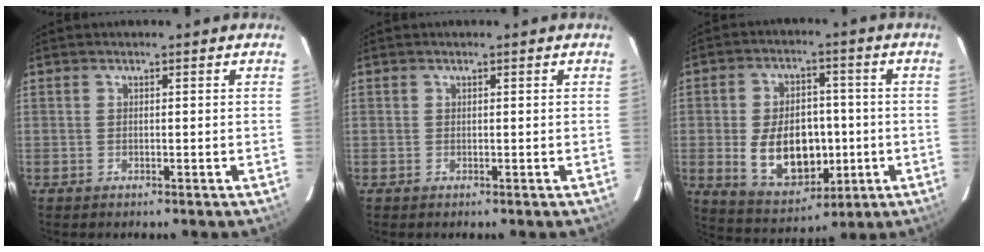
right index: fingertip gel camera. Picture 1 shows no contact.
{"total": 0.0}
{"total": 14.0, "force": [-2.1, 9.1, 10.4], "torque": [-0.208, 0.002, -0.008]}